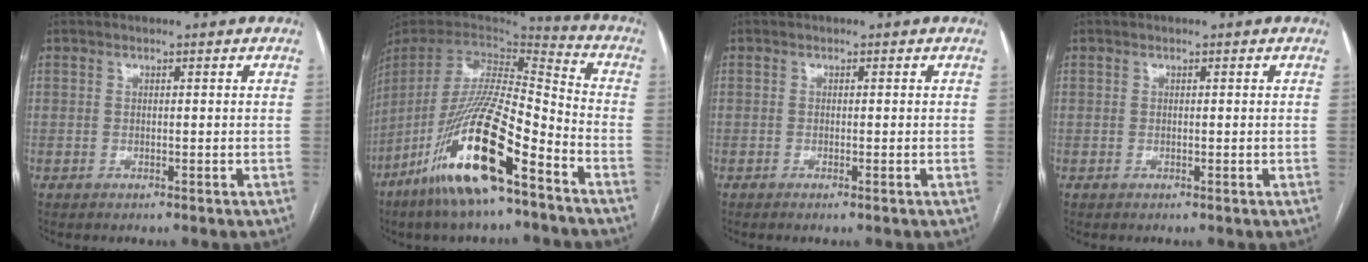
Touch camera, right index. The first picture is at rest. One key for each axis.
{"total": 21.9, "fx": -12.6, "fy": 3.3, "fz": 17.5, "tx": -0.366, "ty": -0.046, "tz": -0.239}
{"total": 0.7, "fx": -0.4, "fy": -0.1, "fz": 0.5, "tx": -0.011, "ty": 0.000, "tz": -0.005}
{"total": 0.0}